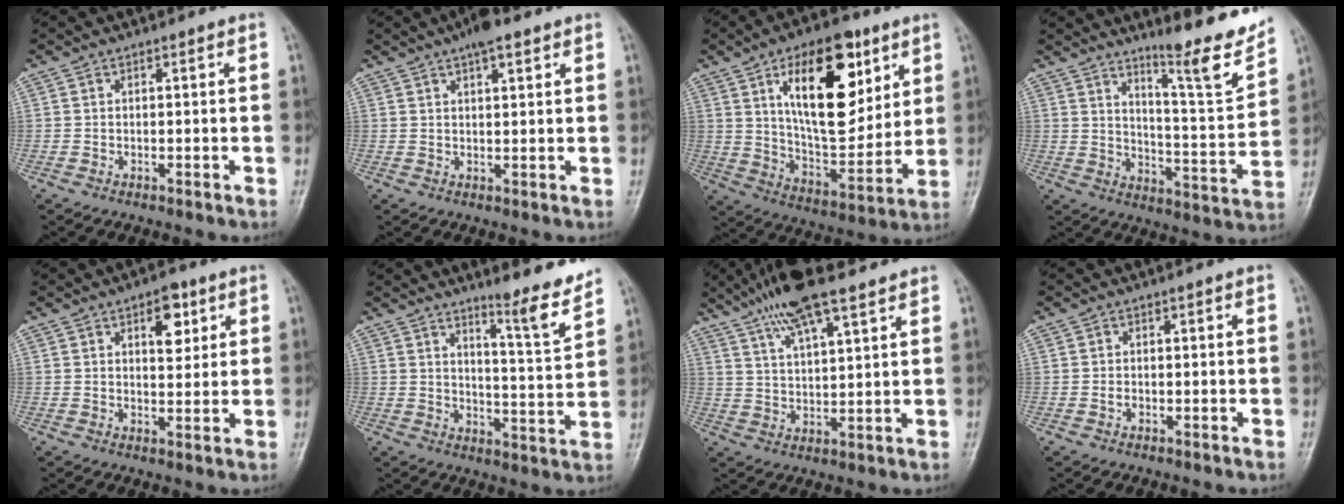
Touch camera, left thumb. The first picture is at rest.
{"total": 5.4, "force": [3.4, 1.9, 3.8], "torque": [-0.050, -0.001, 0.049]}
{"total": 20.9, "force": [8.7, 10.2, 16.1], "torque": [-0.203, -0.041, 0.147]}
{"total": 13.9, "force": [10.8, 1.4, 8.6], "torque": [-0.105, -0.082, 0.168]}
{"total": 6.1, "force": [2.7, 3.3, 4.3], "torque": [-0.033, -0.009, 0.034]}
{"total": 8.8, "force": [7.2, 0.2, 5.1], "torque": [-0.067, -0.068, 0.108]}
{"total": 12.7, "force": [8.9, 3.0, 8.4], "torque": [-0.147, -0.021, 0.162]}
{"total": 1.0, "force": [-0.3, 0.7, 0.5], "torque": [-0.007, 0.005, -0.008]}